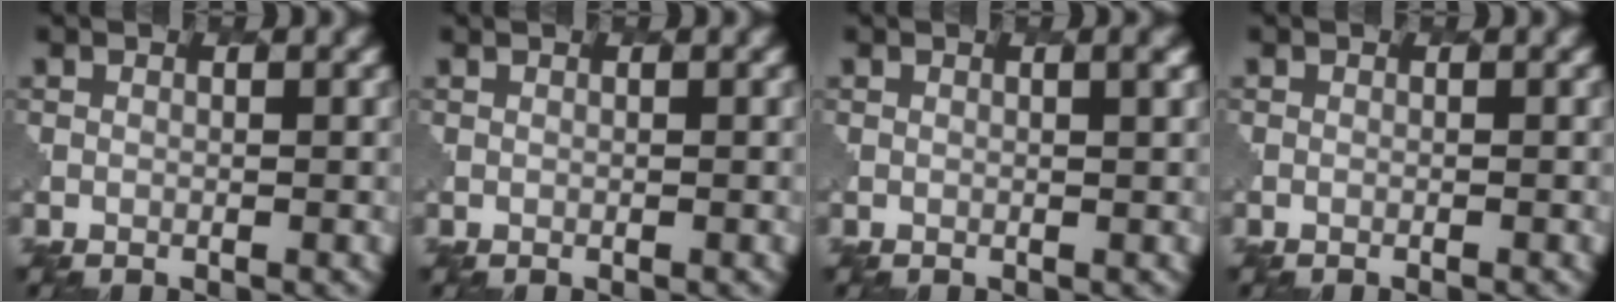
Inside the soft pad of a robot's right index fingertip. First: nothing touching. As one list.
[{"total": 0.6, "force": [0.4, 0.2, 0.4], "torque": [-0.003, -0.003, 0.004]}, {"total": 1.4, "force": [0.5, 0.5, 1.2], "torque": [-0.009, -0.001, 0.004]}, {"total": 0.0}]